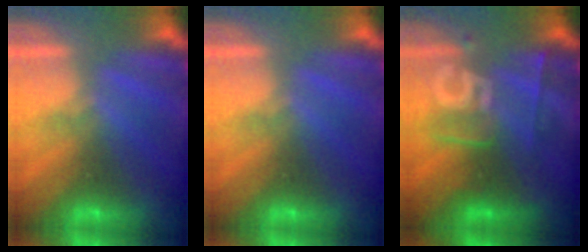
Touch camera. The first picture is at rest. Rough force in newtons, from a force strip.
{"total": 0.0}
{"total": 2.5}